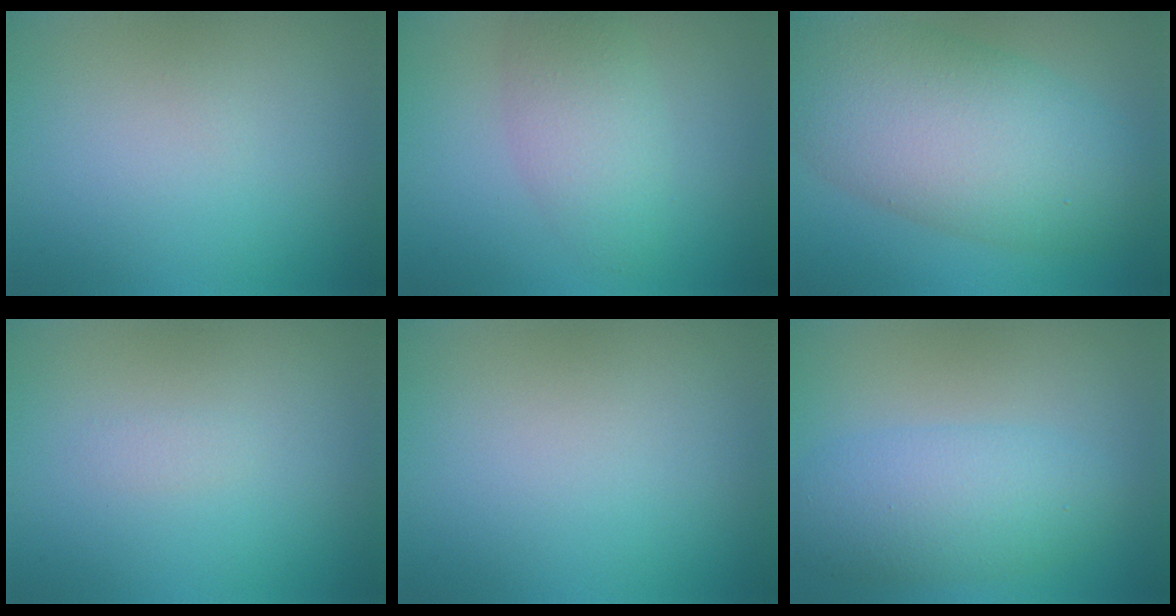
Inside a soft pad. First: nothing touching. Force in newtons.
{"total": 2.4, "press": 2.4, "slide": 0.2}
{"total": 10.7, "press": 10.6, "slide": 0.6}
{"total": 0.5, "press": 0.5, "slide": 0.0}
{"total": 0.0}
{"total": 4.8, "press": 4.8, "slide": 0.1}